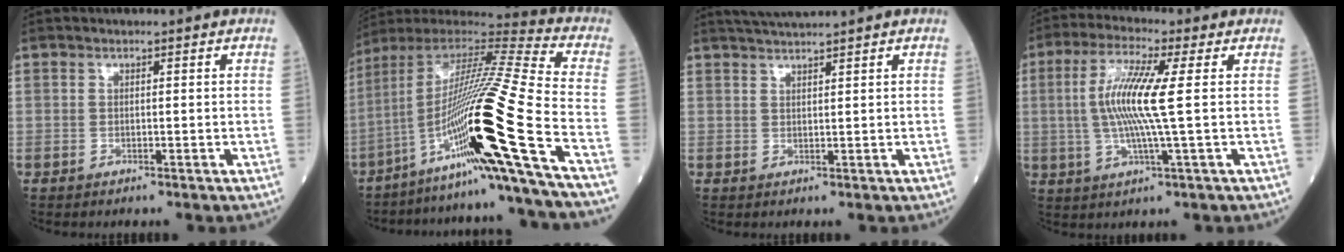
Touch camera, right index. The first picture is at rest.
{"total": 24.5, "force": [-10.7, -2.2, 21.9], "torque": [-0.393, -0.020, -0.192]}
{"total": 3.2, "force": [3.0, -1.0, 0.7], "torque": [-0.013, 0.012, 0.063]}
{"total": 9.9, "force": [0.8, -0.2, 9.8], "torque": [-0.210, 0.005, 0.014]}